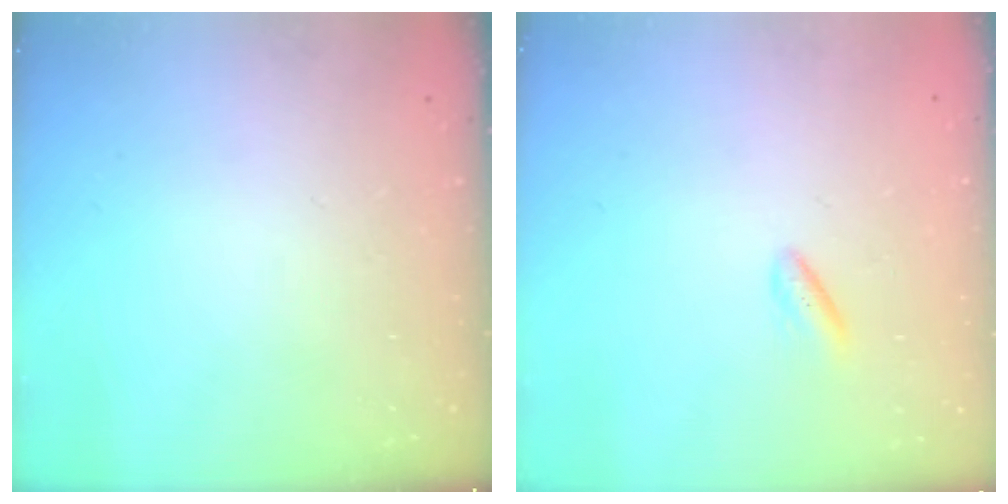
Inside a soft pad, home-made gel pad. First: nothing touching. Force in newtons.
{"total": 2.0, "press": 1.8, "slide": 1.0}